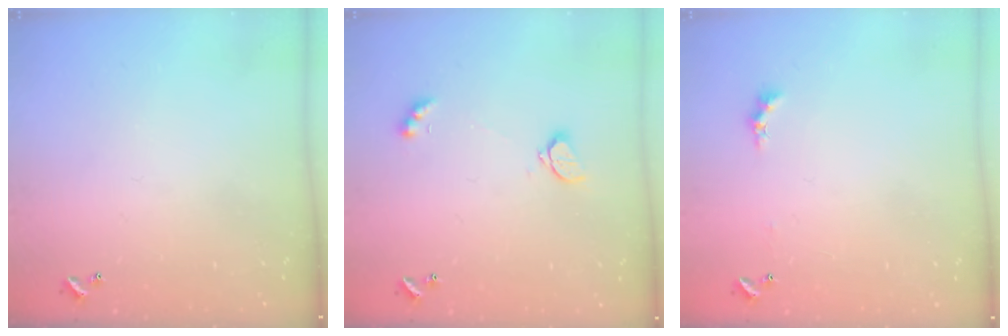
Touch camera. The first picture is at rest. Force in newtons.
{"total": 2.4, "press": 2.3, "slide": 0.8}
{"total": 0.6, "press": 0.4, "slide": 0.5}